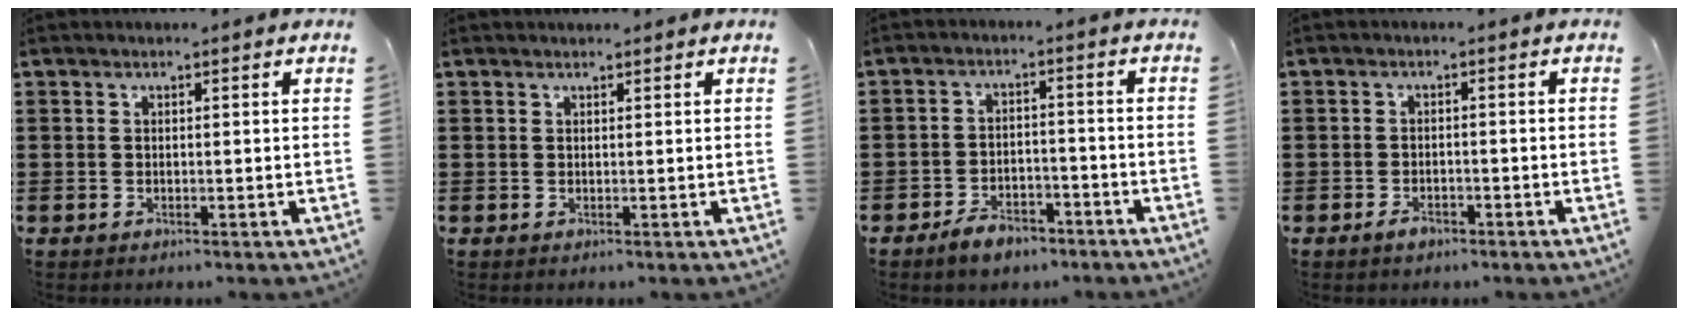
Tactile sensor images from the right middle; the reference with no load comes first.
{"total": 0.6, "force": [0.5, 0.1, 0.0], "torque": [0.007, -0.006, 0.010]}
{"total": 4.1, "force": [-3.6, 1.5, 1.3], "torque": [-0.023, 0.008, -0.069]}
{"total": 1.8, "force": [-1.4, 0.7, 0.7], "torque": [-0.016, -0.004, -0.027]}